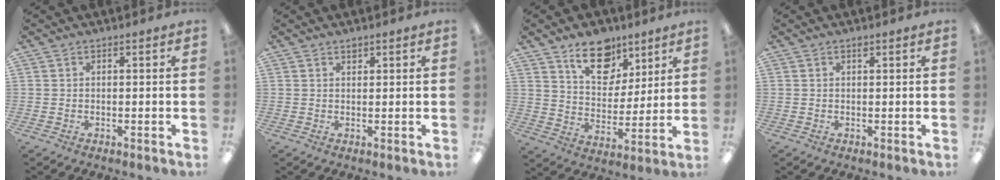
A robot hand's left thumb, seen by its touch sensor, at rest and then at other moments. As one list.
[{"total": 1.1, "force": [1.0, 0.5, 0.2], "torque": [0.003, -0.004, 0.018]}, {"total": 13.6, "force": [9.3, 8.2, 5.6], "torque": [-0.065, -0.056, 0.168]}, {"total": 0.7, "force": [0.6, 0.3, 0.4], "torque": [-0.009, 0.001, 0.010]}]